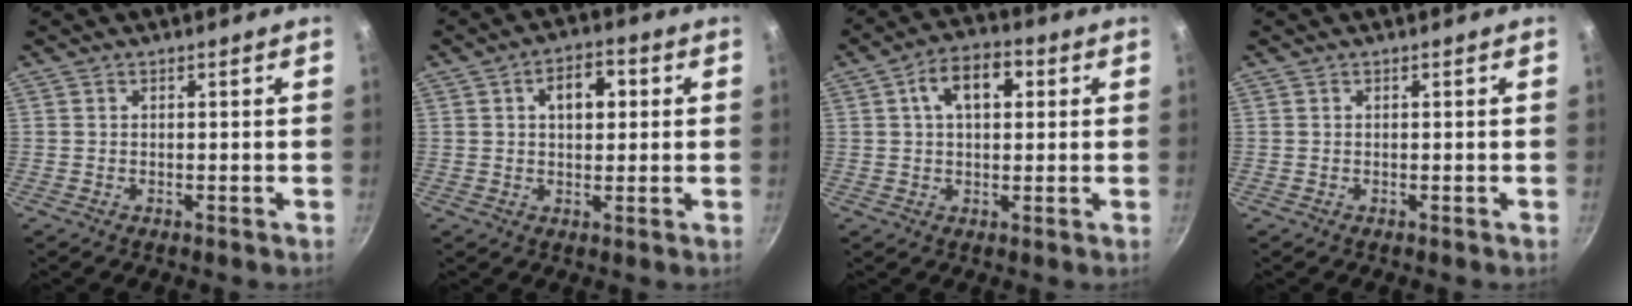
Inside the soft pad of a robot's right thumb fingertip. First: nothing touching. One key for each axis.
{"total": 6.9, "fx": 1.5, "fy": 4.2, "fz": 5.2, "tx": -0.052, "ty": 0.013, "tz": 0.018}
{"total": 9.0, "fx": 2.3, "fy": 5.4, "fz": 6.9, "tx": -0.087, "ty": 0.015, "tz": 0.029}
{"total": 0.0}